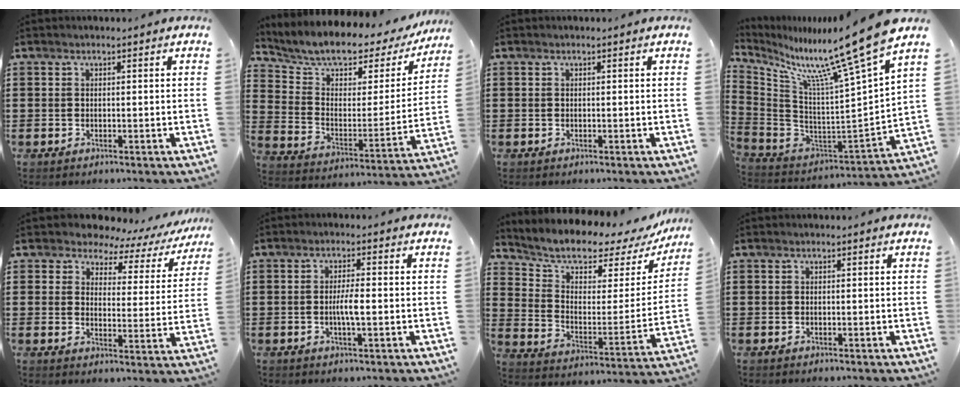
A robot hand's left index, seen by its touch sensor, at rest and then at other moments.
{"total": 6.5, "force": [5.8, 2.3, 1.9], "torque": [-0.067, -0.045, 0.093]}
{"total": 0.0}
{"total": 12.4, "force": [10.3, -1.8, 6.5], "torque": [-0.134, -0.095, 0.156]}
{"total": 4.3, "force": [3.6, 2.1, 1.0], "torque": [-0.038, -0.021, 0.056]}
{"total": 3.4, "force": [-0.5, 0.6, 3.3], "torque": [-0.066, -0.002, -0.011]}
{"total": 6.3, "force": [5.3, 2.3, 2.3], "torque": [-0.069, -0.043, 0.087]}
{"total": 0.0}